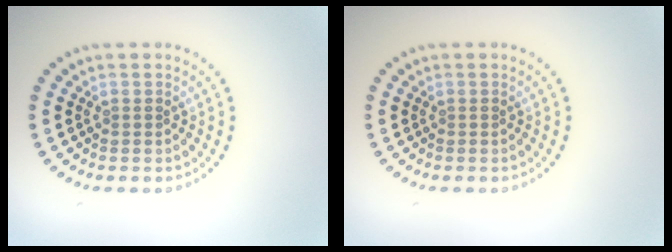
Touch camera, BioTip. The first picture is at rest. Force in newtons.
{"total": 0.0}